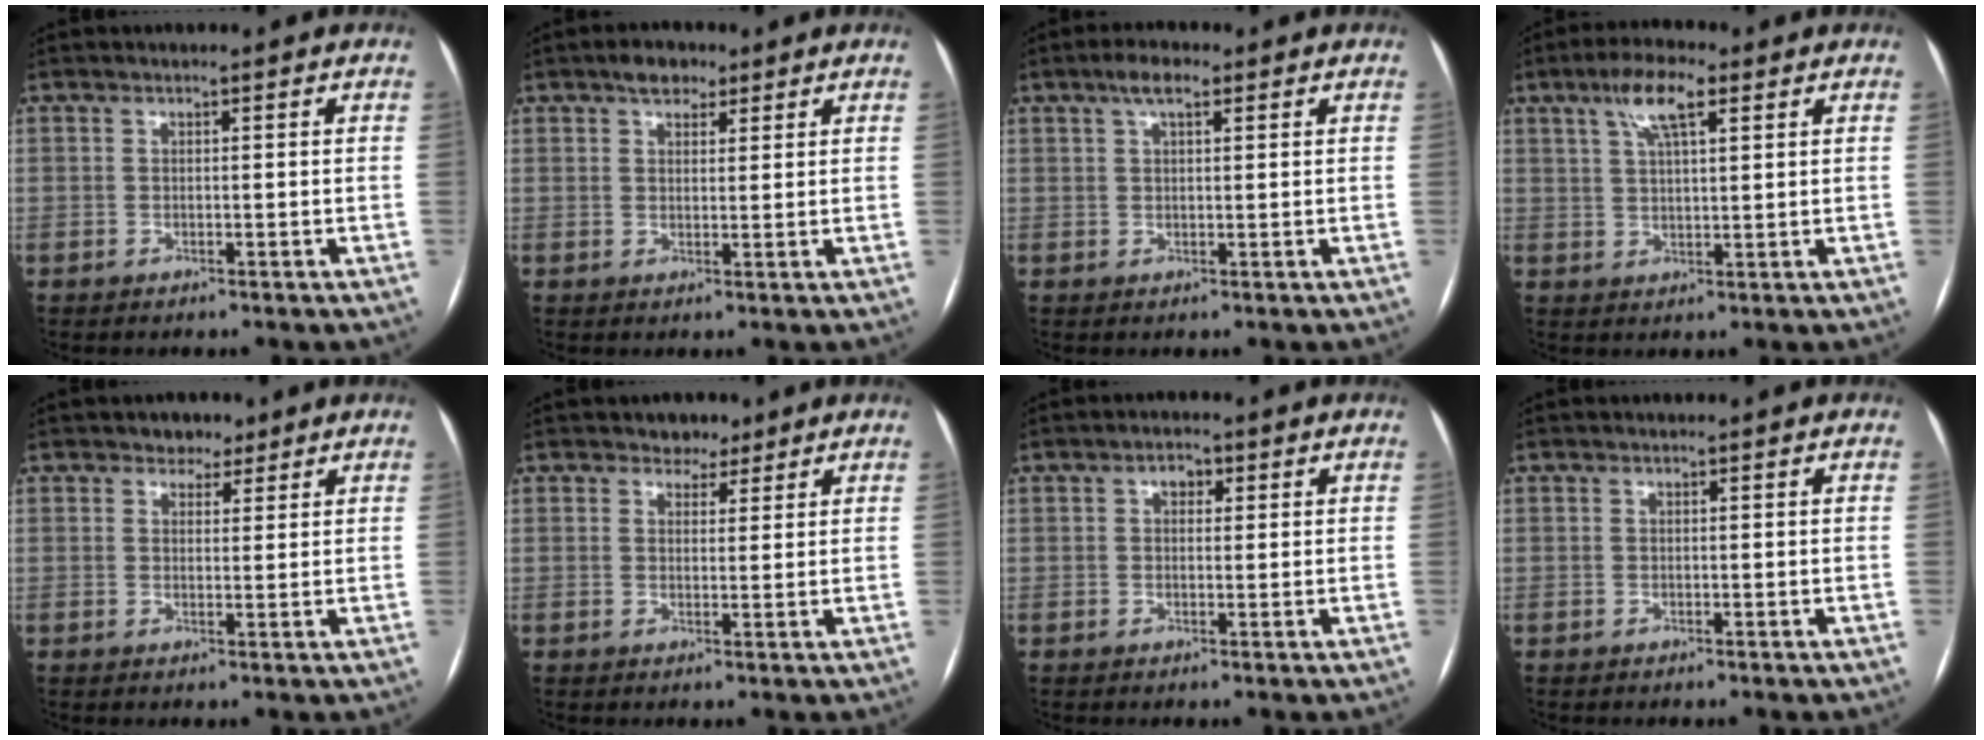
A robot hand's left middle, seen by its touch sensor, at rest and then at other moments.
{"total": 3.6, "force": [2.4, 2.0, 1.7], "torque": [-0.028, 0.011, 0.040]}
{"total": 3.5, "force": [2.1, 1.1, 2.6], "torque": [-0.052, 0.013, 0.038]}
{"total": 6.8, "force": [3.5, 1.6, 5.5], "torque": [-0.110, 0.016, 0.064]}
{"total": 2.9, "force": [2.0, 1.9, 0.7], "torque": [-0.005, 0.003, 0.027]}
{"total": 2.9, "force": [2.1, 1.9, 0.6], "torque": [-0.004, 0.002, 0.029]}
{"total": 2.1, "force": [0.8, 1.3, 1.4], "torque": [-0.023, 0.012, 0.010]}
{"total": 0.0}